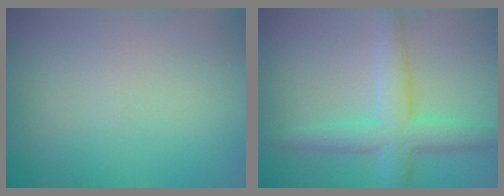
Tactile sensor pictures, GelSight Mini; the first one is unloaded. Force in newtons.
{"total": 4.6, "press": 4.6, "slide": 0.1}